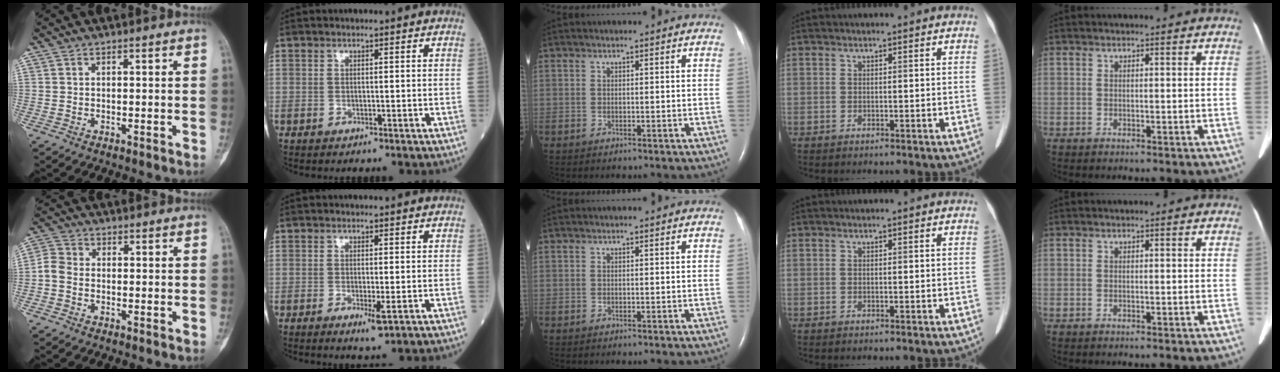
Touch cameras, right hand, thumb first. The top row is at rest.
{"thumb": {"total": 3.6, "force": [-0.9, 2.9, 1.9], "torque": [-0.038, 0.008, -0.027]}, "index": {"total": 2.7, "force": [-0.9, 0.4, 2.5], "torque": [-0.037, -0.007, -0.012]}}